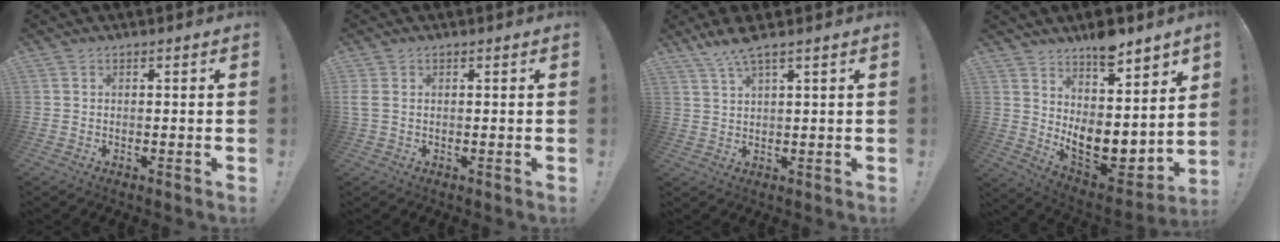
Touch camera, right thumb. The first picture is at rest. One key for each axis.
{"total": 1.9, "fx": 0.5, "fy": 1.0, "fz": 1.6, "tx": -0.035, "ty": 0.004, "tz": 0.011}
{"total": 5.2, "fx": 4.0, "fy": 0.2, "fz": 3.3, "tx": -0.067, "ty": -0.016, "tz": 0.070}
{"total": 14.9, "fx": 3.0, "fy": 9.2, "fz": 11.3, "tx": -0.146, "ty": -0.045, "tz": 0.061}